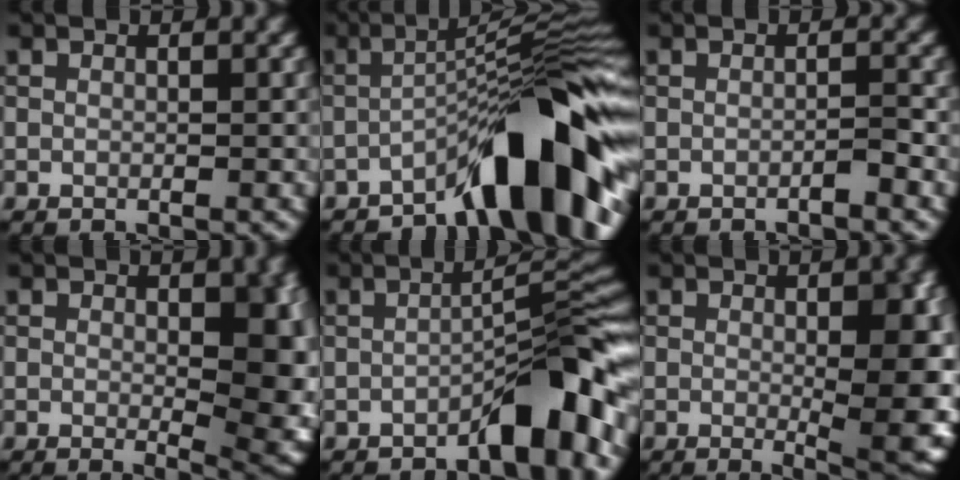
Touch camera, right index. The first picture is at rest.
{"total": 10.0, "force": [-5.4, 1.9, 8.2], "torque": [-0.102, 0.024, -0.097]}
{"total": 1.2, "force": [-0.8, 0.0, 0.8], "torque": [-0.012, 0.005, -0.017]}
{"total": 9.2, "force": [0.0, 4.2, 8.2], "torque": [-0.085, -0.004, 0.003]}
{"total": 6.2, "force": [-3.4, 1.2, 5.0], "torque": [-0.064, 0.028, -0.056]}
{"total": 8.4, "force": [0.0, 2.2, 8.1], "torque": [-0.097, -0.007, 0.005]}